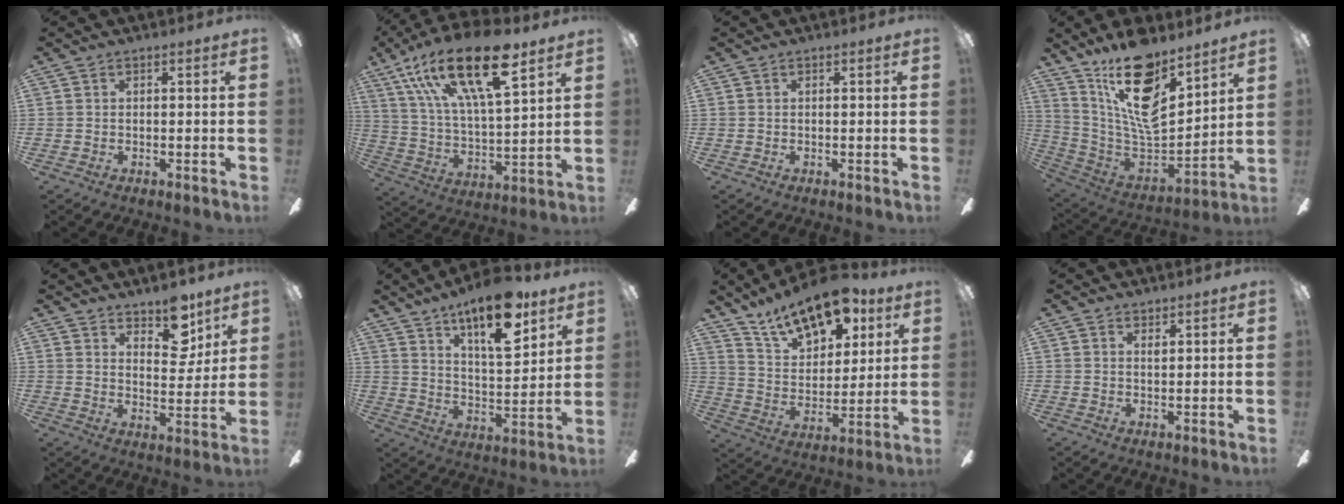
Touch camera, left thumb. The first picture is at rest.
{"total": 24.3, "force": [14.5, 8.6, 17.5], "torque": [-0.329, -0.066, 0.239]}
{"total": 0.0}
{"total": 20.6, "force": [12.8, 8.9, 13.4], "torque": [-0.240, -0.088, 0.223]}
{"total": 10.8, "force": [7.9, 5.3, 5.1], "torque": [-0.052, -0.049, 0.138]}
{"total": 16.5, "force": [11.7, 5.4, 10.3], "torque": [-0.161, -0.061, 0.193]}
{"total": 17.4, "force": [12.2, 8.5, 8.9], "torque": [-0.151, -0.065, 0.217]}
{"total": 1.2, "force": [1.1, 0.3, 0.4], "torque": [-0.001, -0.004, 0.018]}